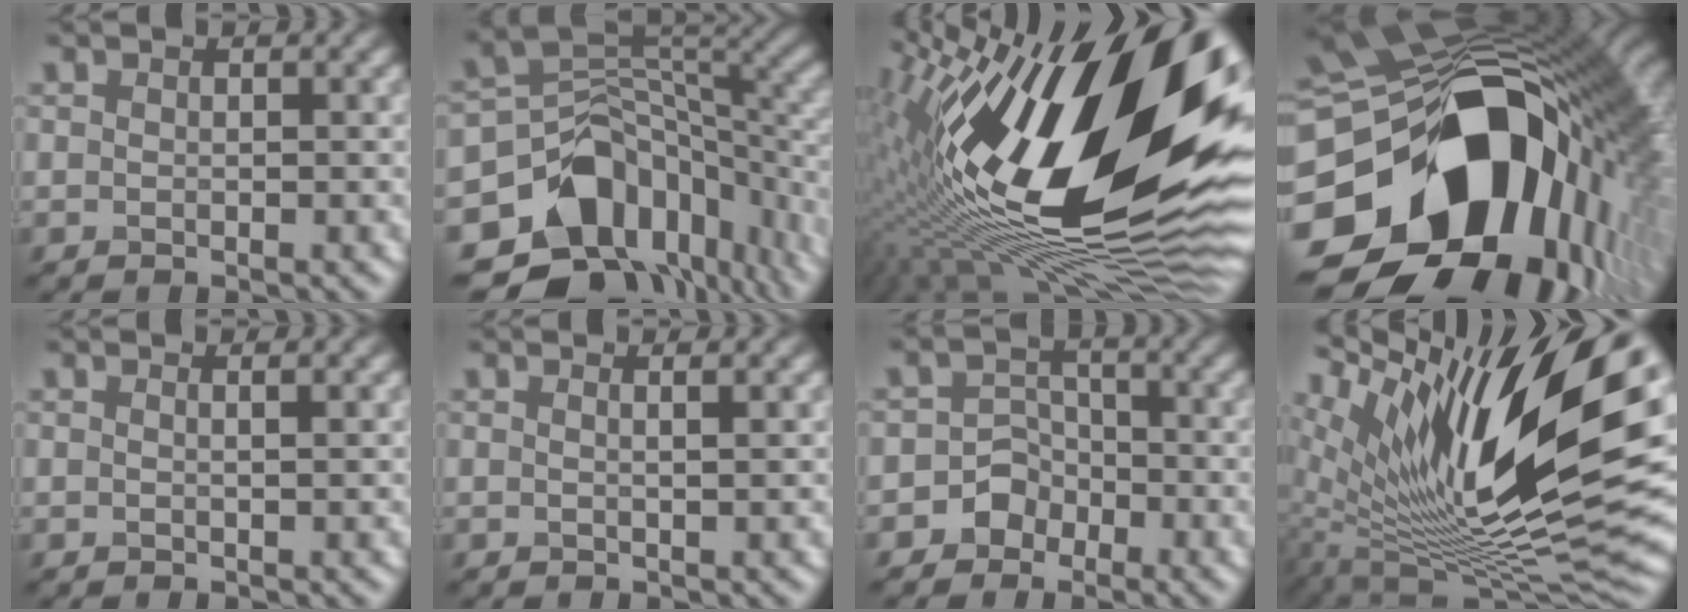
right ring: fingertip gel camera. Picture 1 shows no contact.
{"total": 14.0, "force": [-7.2, 10.0, 6.6], "torque": [-0.127, 0.004, -0.096]}
{"total": 21.6, "force": [3.5, 9.2, 19.2], "torque": [-0.331, 0.017, 0.032]}
{"total": 21.7, "force": [-5.0, 14.7, 15.2], "torque": [-0.293, -0.049, -0.066]}
{"total": 1.3, "force": [0.7, 0.6, 1.0], "torque": [-0.006, 0.002, -0.006]}
{"total": 2.0, "force": [1.0, 0.9, 1.4], "torque": [-0.003, 0.006, -0.010]}
{"total": 2.8, "force": [-1.5, 2.3, 0.4], "torque": [0.030, 0.014, -0.040]}
{"total": 17.6, "force": [6.4, 6.2, 15.1], "torque": [-0.272, 0.006, 0.113]}